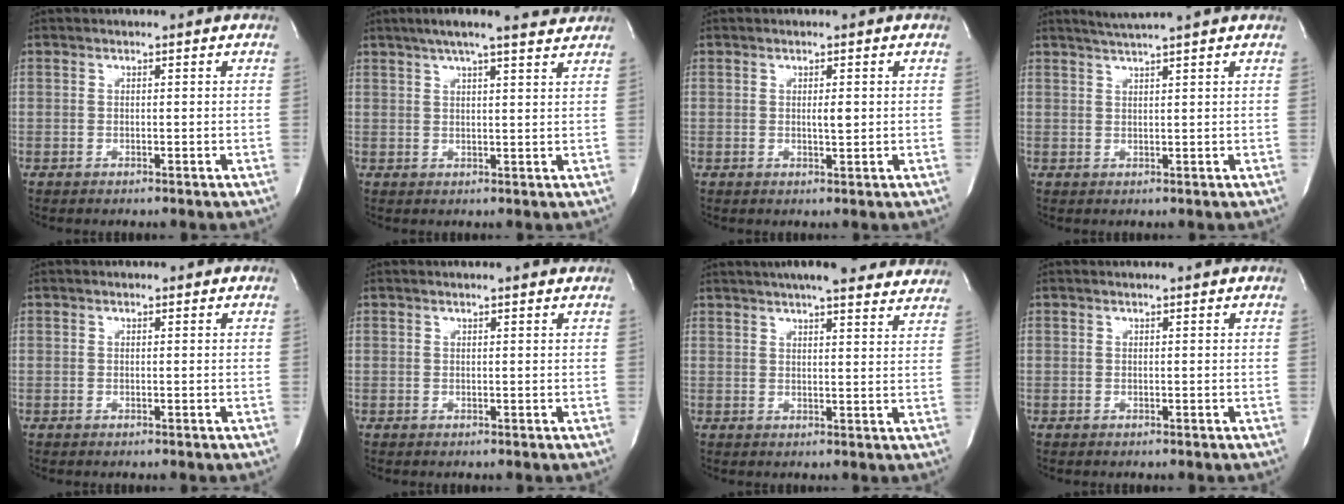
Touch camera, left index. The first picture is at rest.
{"total": 10.7, "force": [9.1, 0.8, 5.5], "torque": [-0.092, 0.014, 0.114]}
{"total": 1.4, "force": [0.0, 0.2, 1.4], "torque": [-0.029, -0.008, 0.001]}
{"total": 3.9, "force": [3.3, -1.2, 1.7], "torque": [-0.028, 0.003, 0.055]}
{"total": 0.0}
{"total": 2.0, "force": [1.9, -0.1, 0.6], "torque": [-0.016, 0.001, 0.017]}
{"total": 19.4, "force": [17.1, 2.9, 8.6], "torque": [-0.126, 0.025, 0.213]}
{"total": 0.6, "force": [0.5, -0.1, 0.2], "torque": [-0.007, 0.001, 0.007]}